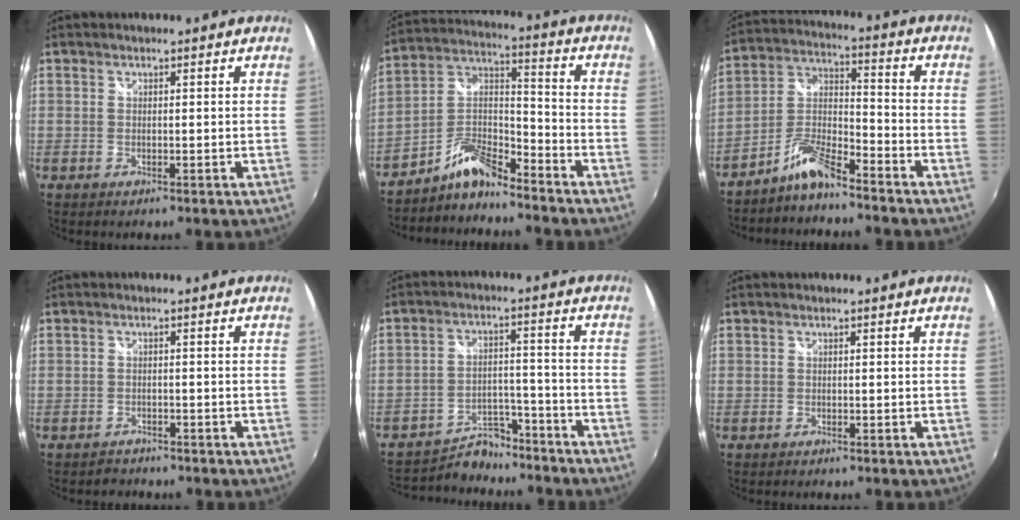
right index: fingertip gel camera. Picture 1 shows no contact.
{"total": 9.0, "force": [-7.7, 2.1, 4.2], "torque": [-0.104, 0.035, -0.156]}
{"total": 7.8, "force": [-6.5, 1.2, 4.2], "torque": [-0.104, 0.026, -0.128]}
{"total": 2.0, "force": [-1.8, 1.0, -0.2], "torque": [-0.002, 0.002, -0.029]}
{"total": 11.7, "force": [-10.4, 4.9, 2.0], "torque": [-0.064, 0.027, -0.155]}
{"total": 0.0}